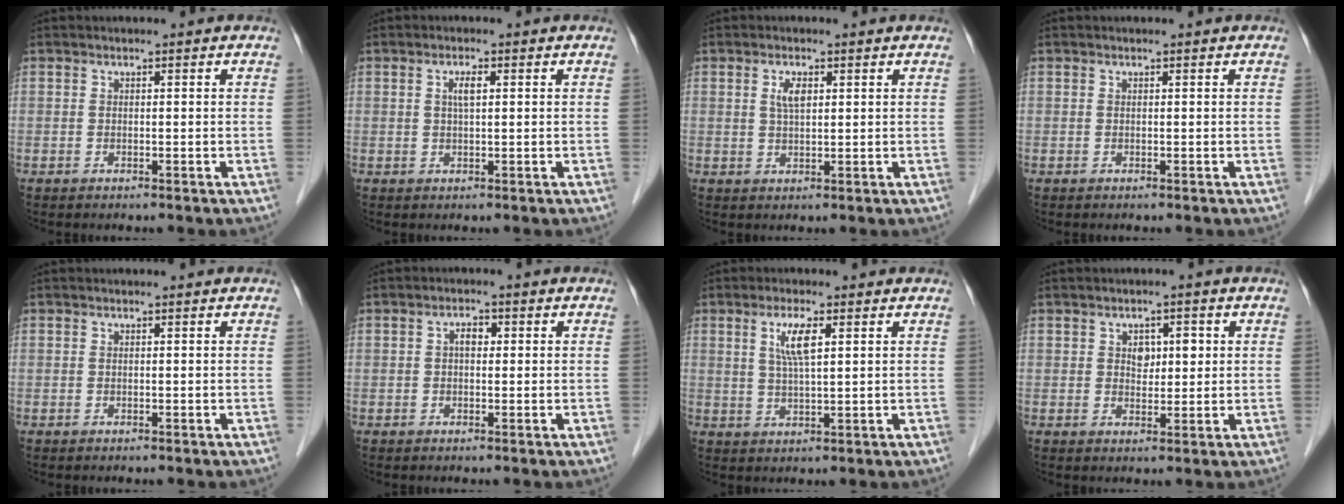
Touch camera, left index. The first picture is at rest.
{"total": 2.0, "force": [0.5, 0.4, 1.8], "torque": [-0.037, 0.004, 0.010]}
{"total": 2.4, "force": [0.9, 0.9, 2.1], "torque": [-0.043, 0.004, 0.018]}
{"total": 0.0}
{"total": 0.0}
{"total": 1.9, "force": [0.2, 1.1, 1.5], "torque": [-0.027, 0.010, 0.002]}
{"total": 4.6, "force": [1.7, 0.5, 4.2], "torque": [-0.086, 0.001, 0.035]}
{"total": 3.3, "force": [0.9, 2.1, 2.4], "torque": [-0.035, 0.009, 0.015]}